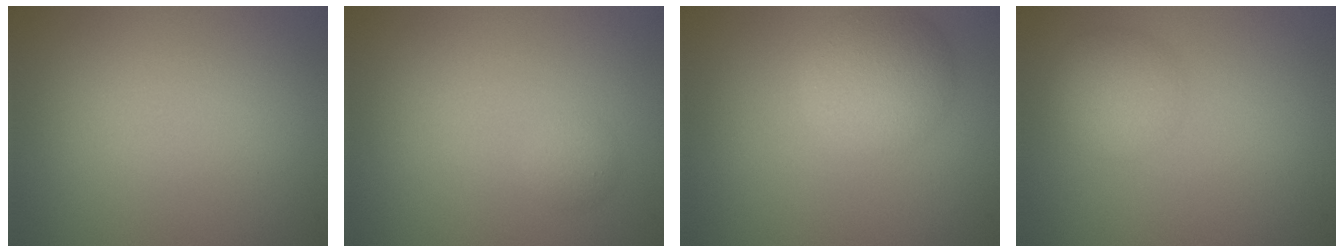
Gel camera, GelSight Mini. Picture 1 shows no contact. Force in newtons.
{"total": 0.9, "press": 0.9, "slide": 0.0}
{"total": 4.7, "press": 4.7, "slide": 0.1}
{"total": 2.9, "press": 2.8, "slide": 0.3}